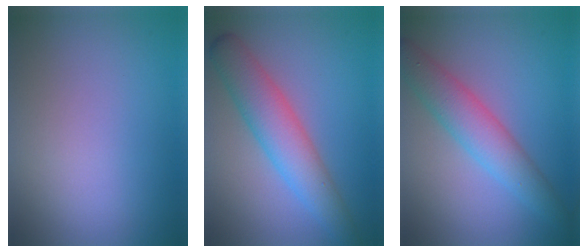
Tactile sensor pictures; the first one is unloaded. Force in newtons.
{"total": 5.5, "press": 5.5, "slide": 0.1}
{"total": 4.7, "press": 4.7, "slide": 0.1}